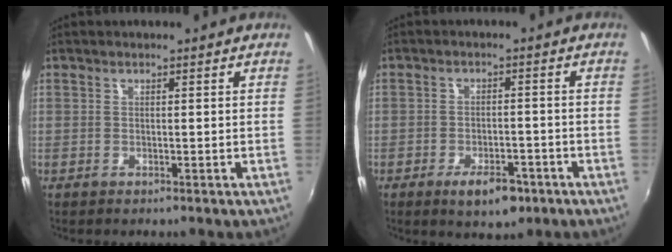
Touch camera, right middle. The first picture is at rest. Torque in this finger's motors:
{"motor_torque": [1.11, -1.02, 0.38, 0.10]}